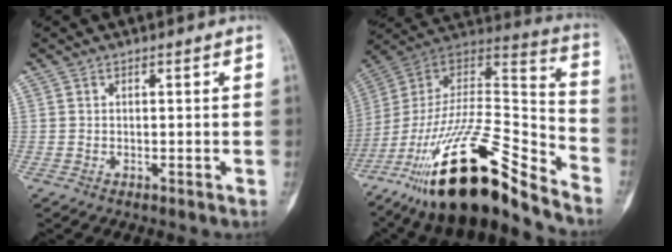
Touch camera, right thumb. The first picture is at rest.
{"total": 28.1, "force": [-19.2, 7.4, 19.1], "torque": [-0.322, 0.084, -0.330]}